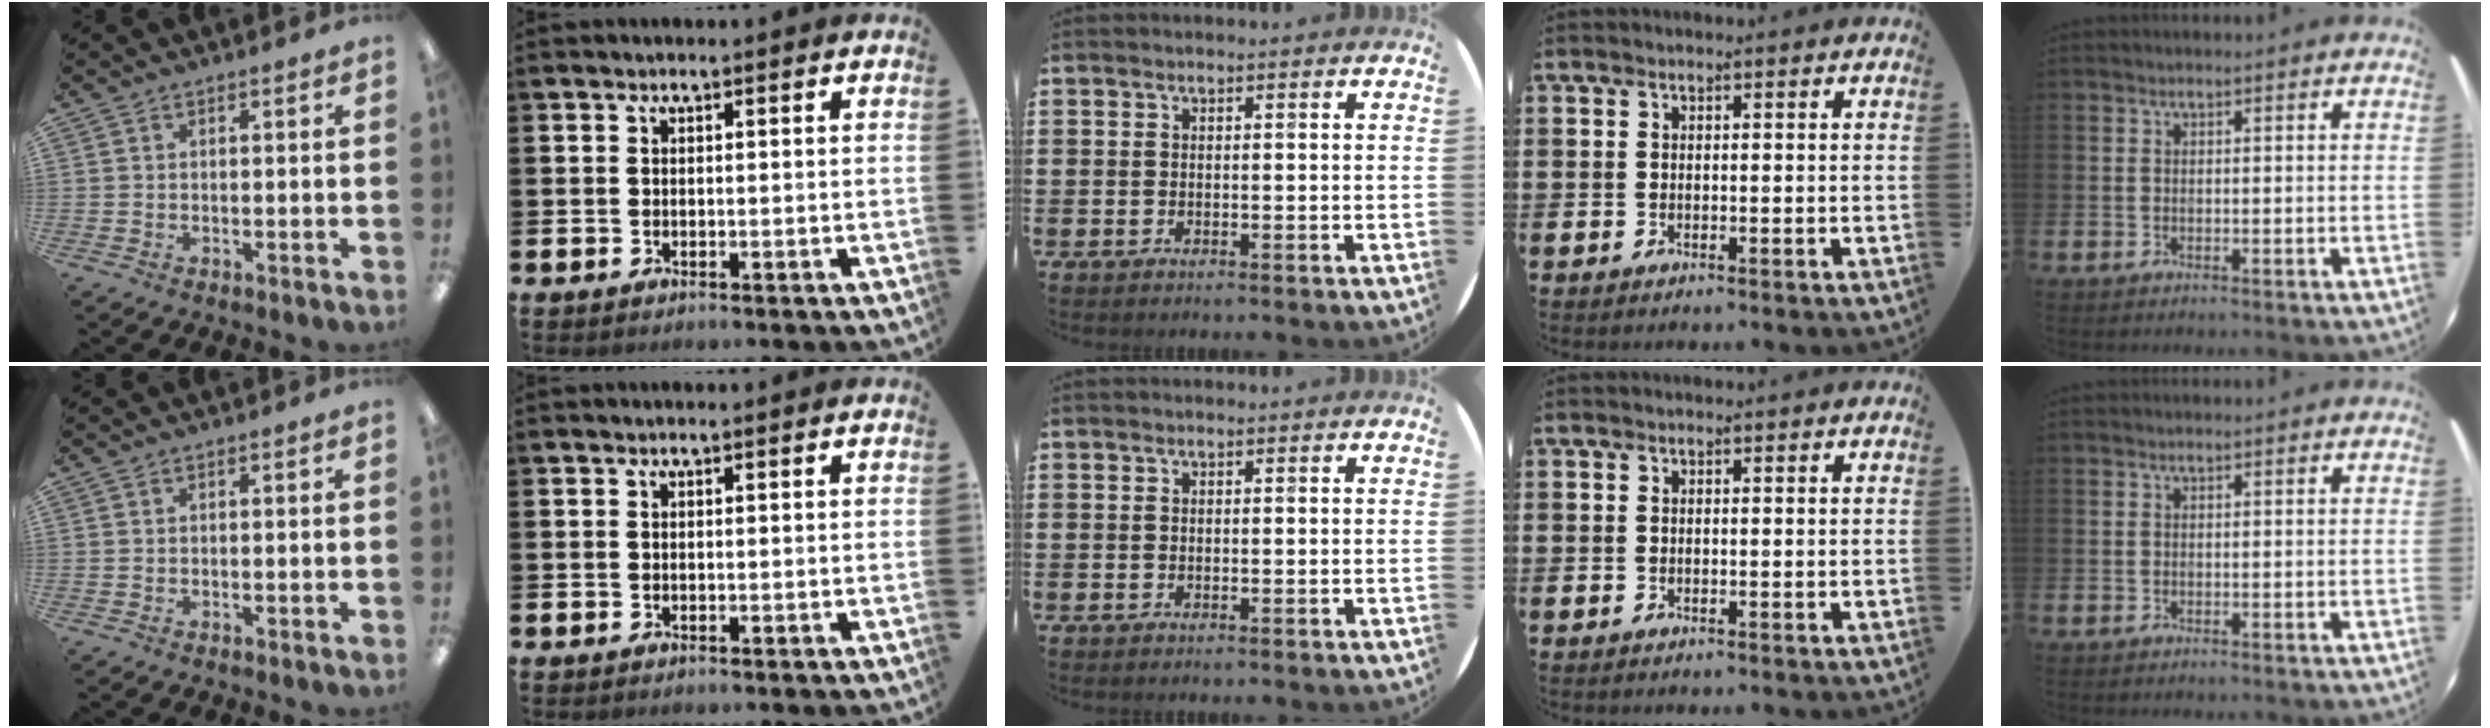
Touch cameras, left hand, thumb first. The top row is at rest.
{}